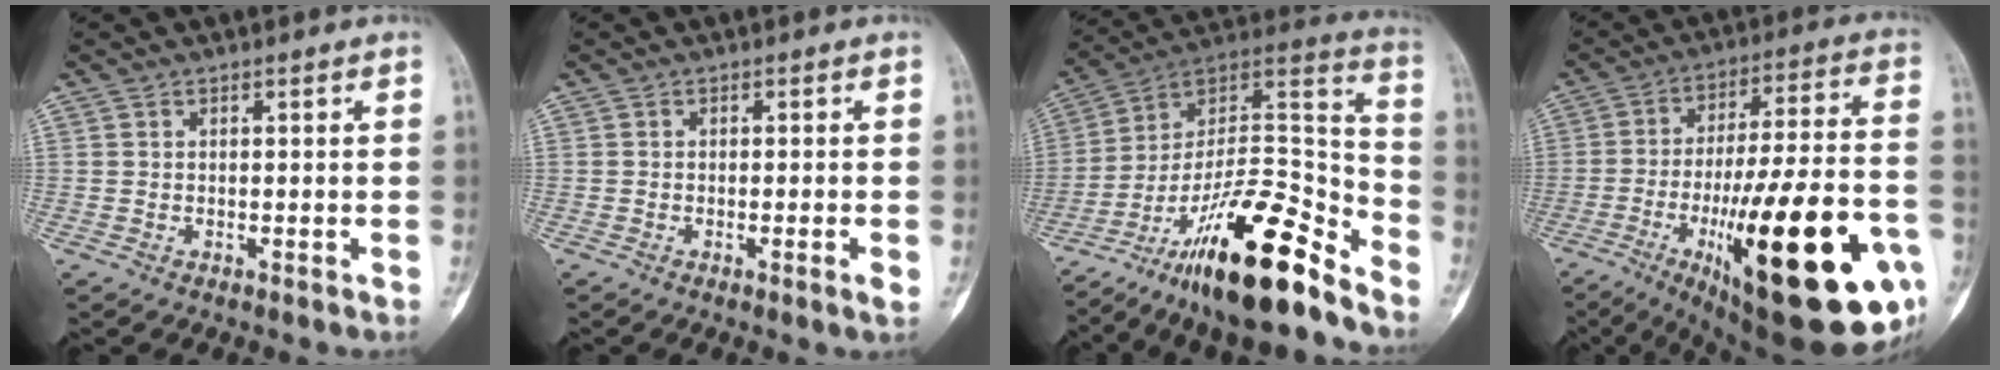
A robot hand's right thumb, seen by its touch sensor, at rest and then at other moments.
{"total": 1.9, "force": [-0.6, 0.0, 1.8], "torque": [-0.031, -0.006, -0.012]}
{"total": 26.0, "force": [-18.0, 6.4, 17.6], "torque": [-0.268, 0.099, -0.305]}
{"total": 34.6, "force": [-12.2, 9.4, 31.0], "torque": [-0.420, 0.025, -0.172]}